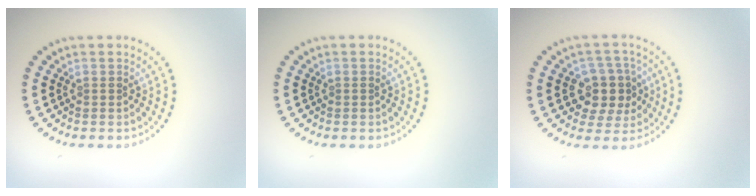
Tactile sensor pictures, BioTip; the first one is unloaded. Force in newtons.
{"total": 0.0}
{"total": 4.3, "press": 3.9, "slide": 1.7}